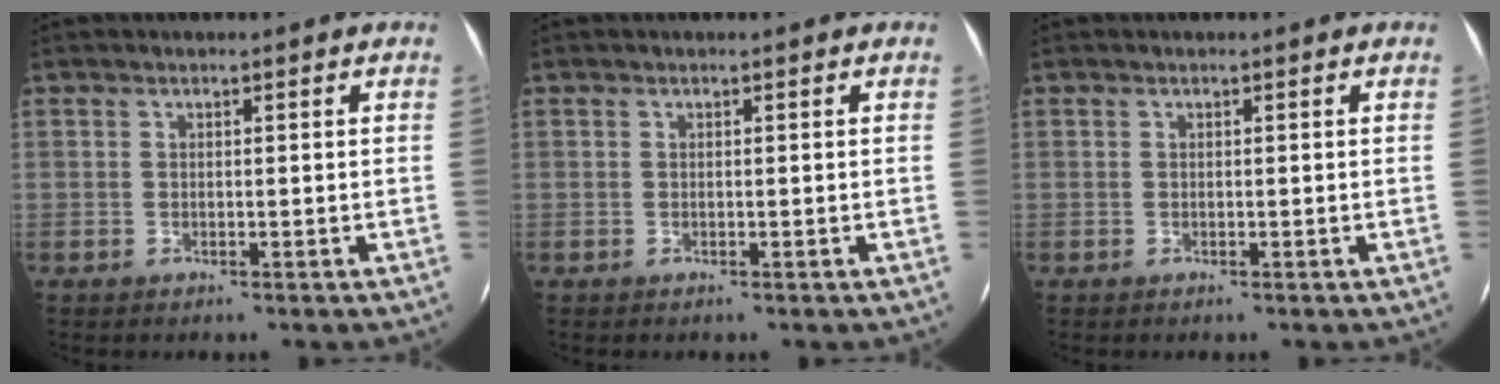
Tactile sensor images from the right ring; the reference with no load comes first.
{"total": 0.0}
{"total": 0.0}